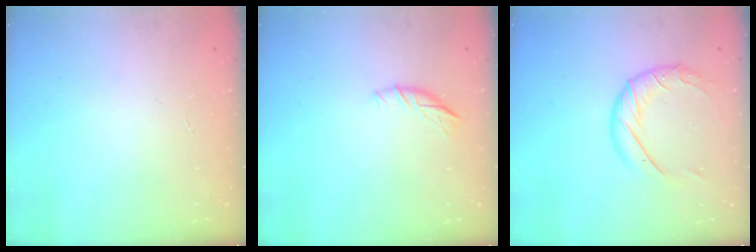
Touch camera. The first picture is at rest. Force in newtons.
{"total": 5.5, "press": 5.4, "slide": 0.7}
{"total": 11.1, "press": 11.0, "slide": 1.3}